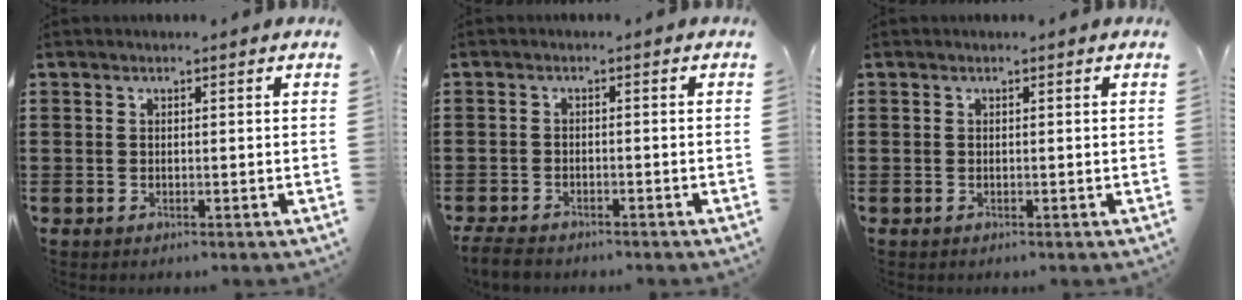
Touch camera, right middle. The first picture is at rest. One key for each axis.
{"total": 2.6, "fx": -2.5, "fy": 0.7, "fz": 0.6, "tx": -0.027, "ty": -0.002, "tz": -0.055}
{"total": 0.0}